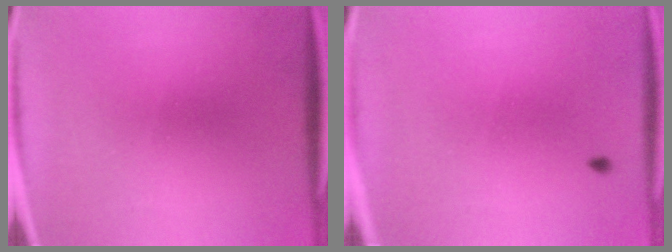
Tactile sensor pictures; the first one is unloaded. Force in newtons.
{"total": 0.9}